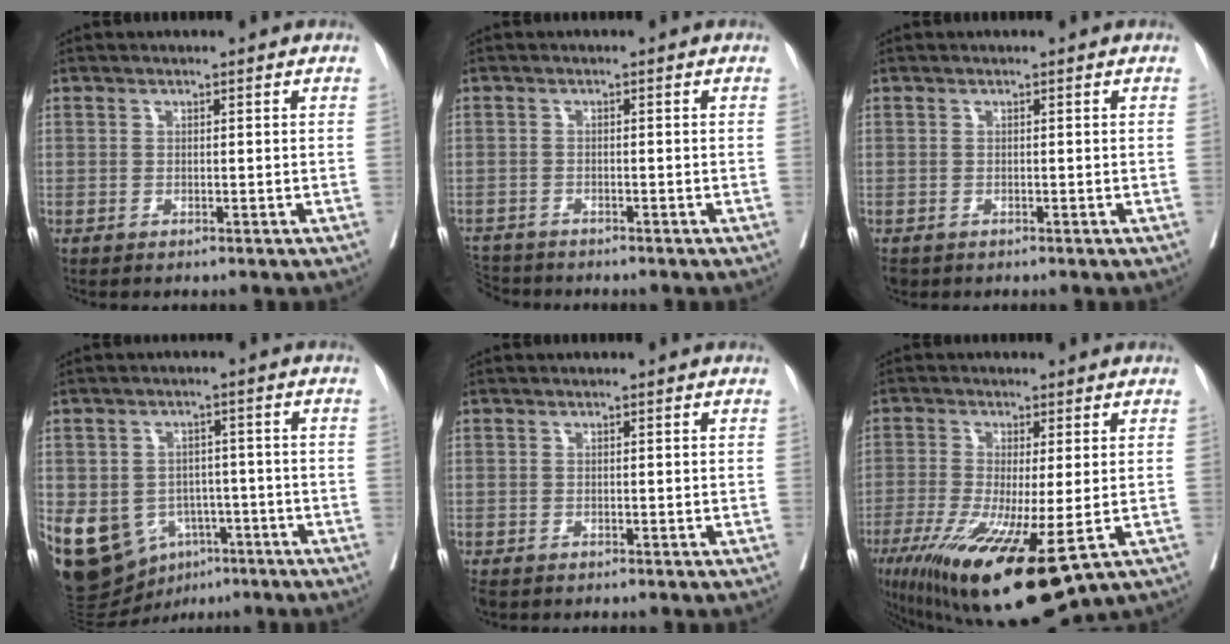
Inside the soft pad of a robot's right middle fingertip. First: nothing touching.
{"total": 4.5, "force": [-4.4, 1.2, 0.4], "torque": [-0.007, -0.012, -0.079]}
{"total": 1.9, "force": [-1.3, 1.1, 0.7], "torque": [-0.018, -0.004, -0.021]}
{"total": 13.7, "force": [-6.1, 10.3, 6.8], "torque": [-0.135, 0.016, -0.082]}
{"total": 1.8, "force": [-1.3, 0.9, 0.7], "torque": [-0.018, -0.006, -0.020]}
{"total": 18.3, "force": [-8.2, 4.0, 15.9], "torque": [-0.276, -0.057, -0.126]}